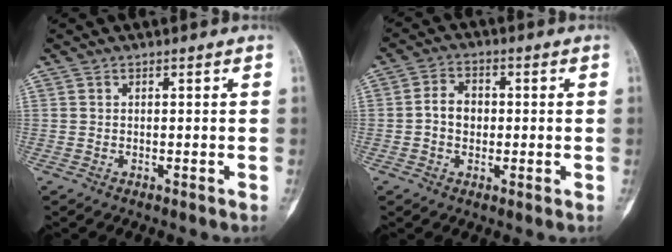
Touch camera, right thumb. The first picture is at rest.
{"total": 5.0, "force": [-0.2, 3.8, 3.2], "torque": [-0.042, 0.015, -0.011]}